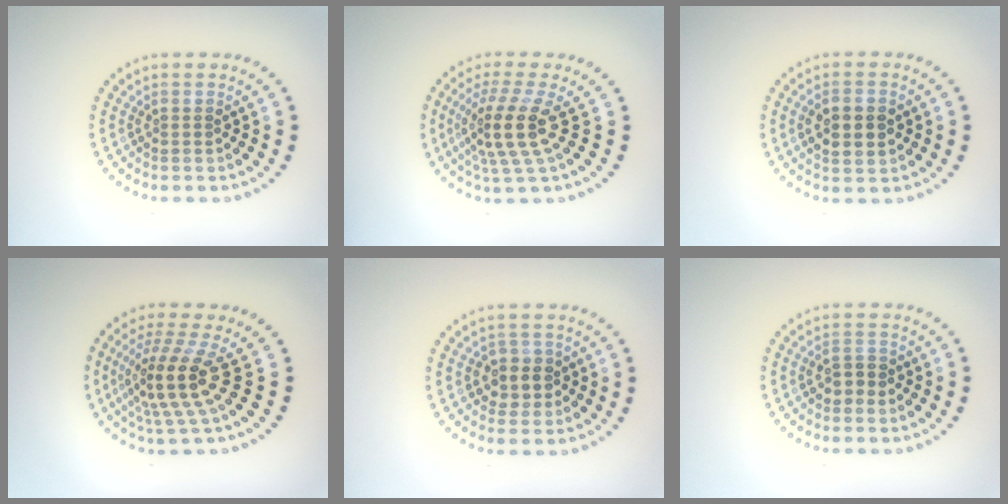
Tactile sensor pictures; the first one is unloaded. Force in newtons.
{"total": 4.5, "press": 3.3, "slide": 2.9}
{"total": 4.3, "press": 4.3, "slide": 0.2}
{"total": 4.8, "press": 3.5, "slide": 3.2}
{"total": 2.6, "press": 2.4, "slide": 0.8}
{"total": 2.0, "press": 1.9, "slide": 0.4}